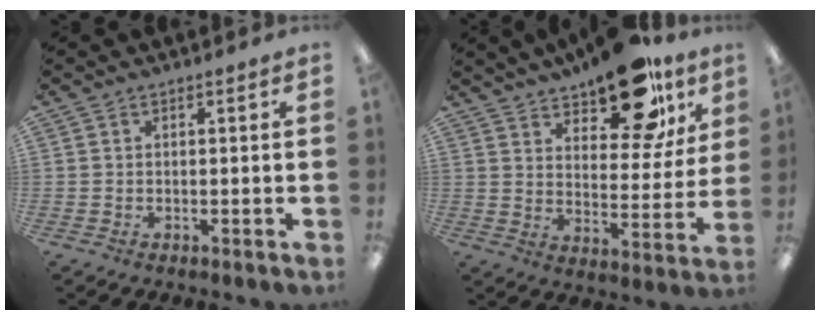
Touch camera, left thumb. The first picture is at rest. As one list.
[{"total": 18.1, "force": [13.1, 7.7, 9.9], "torque": [-0.137, -0.074, 0.220]}]